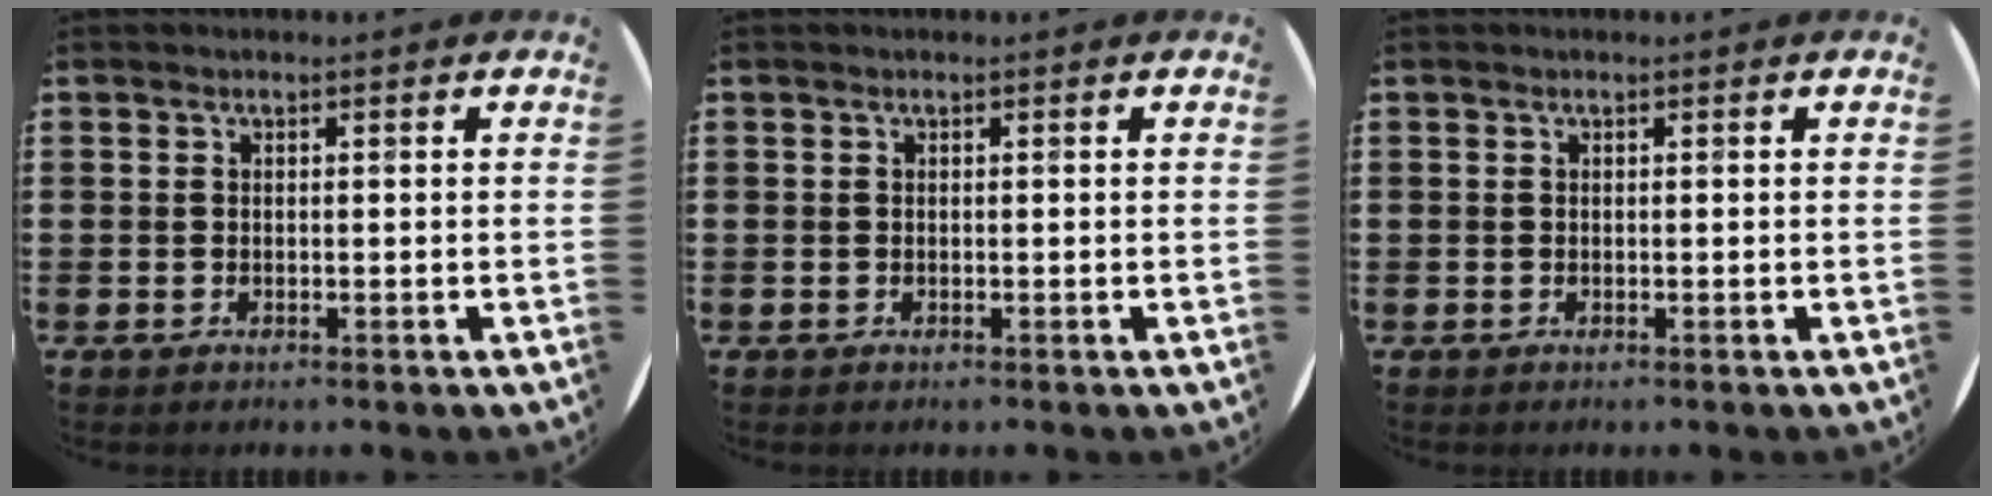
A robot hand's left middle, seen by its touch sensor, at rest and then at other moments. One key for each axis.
{"total": 0.0}
{"total": 0.0}